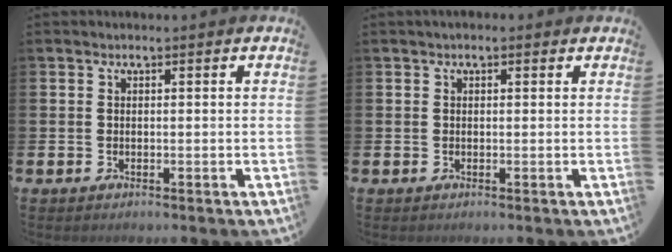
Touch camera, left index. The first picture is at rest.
{"total": 0.6, "force": [0.3, 0.4, 0.3], "torque": [-0.002, 0.005, 0.003]}